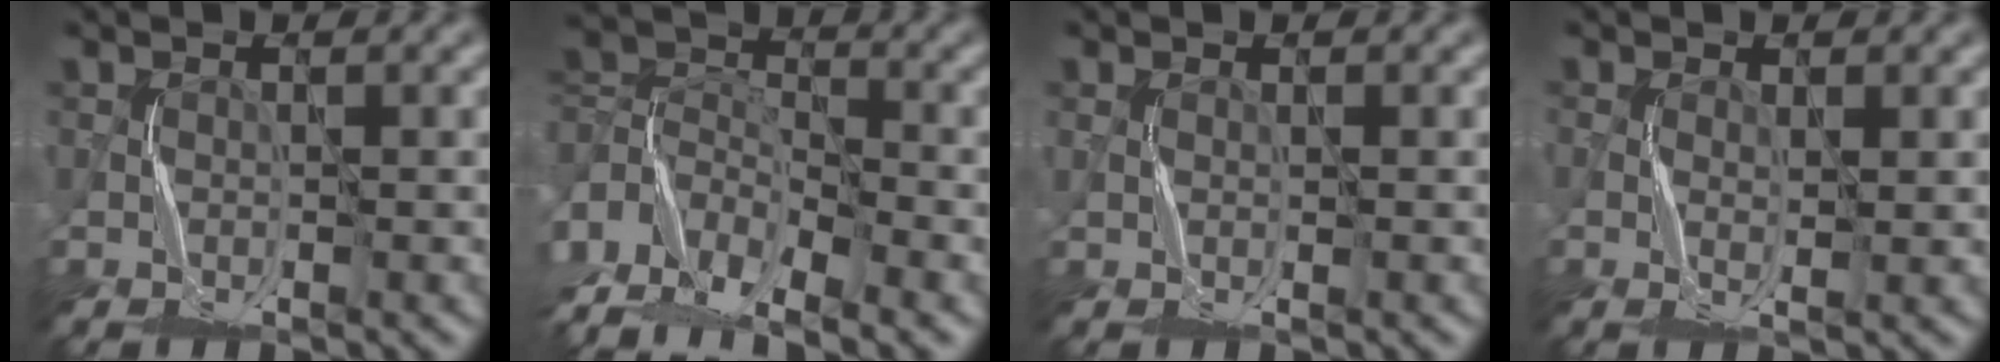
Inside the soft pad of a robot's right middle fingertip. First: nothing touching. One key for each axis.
{"total": 9.6, "fx": -6.8, "fy": 4.6, "fz": 5.0, "tx": -0.096, "ty": 0.008, "tz": -0.146}
{"total": 0.0}
{"total": 0.8, "fx": -0.1, "fy": 0.0, "fz": 0.8, "tx": -0.018, "ty": 0.000, "tz": -0.003}